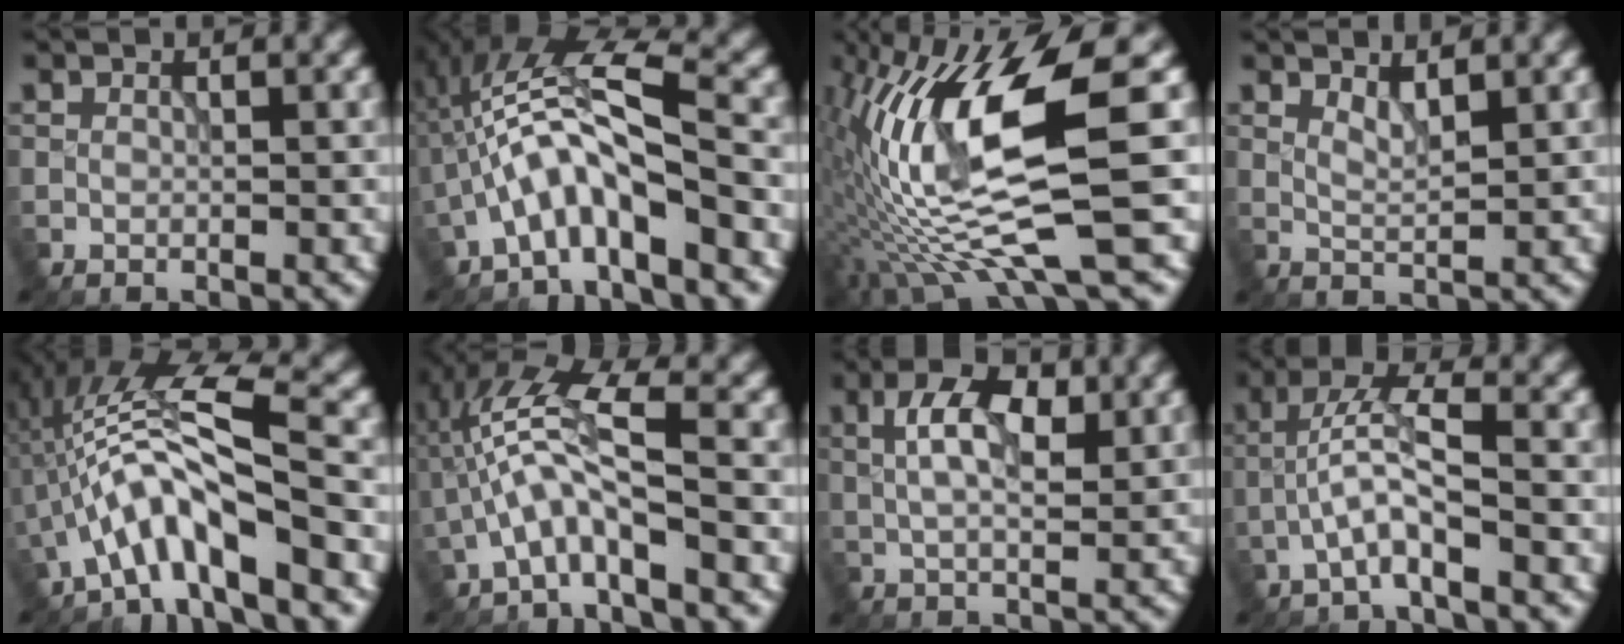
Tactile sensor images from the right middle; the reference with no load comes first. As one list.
[{"total": 6.0, "force": [-2.6, 1.3, 5.2], "torque": [-0.099, 0.024, -0.051]}, {"total": 13.1, "force": [-1.3, 2.7, 12.8], "torque": [-0.251, 0.001, -0.014]}, {"total": 1.5, "force": [1.1, 0.3, 0.9], "torque": [-0.019, -0.003, 0.022]}, {"total": 7.2, "force": [-2.9, 1.6, 6.4], "torque": [-0.115, 0.022, -0.058]}, {"total": 5.3, "force": [-1.8, 1.4, 4.8], "torque": [-0.098, 0.023, -0.038]}, {"total": 4.7, "force": [1.1, 2.3, 4.0], "torque": [-0.074, 0.008, 0.016]}, {"total": 4.1, "force": [-1.9, 0.8, 3.6], "torque": [-0.070, 0.019, -0.040]}]